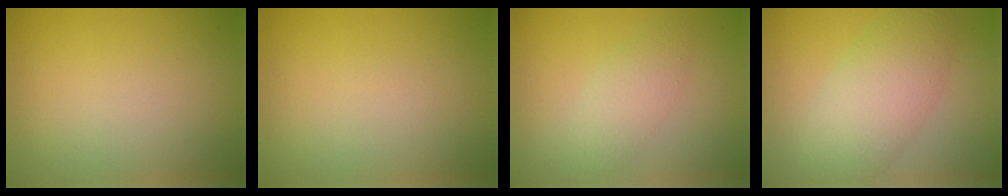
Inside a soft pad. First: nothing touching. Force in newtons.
{"total": 0.0}
{"total": 2.2, "press": 2.2, "slide": 0.0}
{"total": 5.3, "press": 5.3, "slide": 0.2}